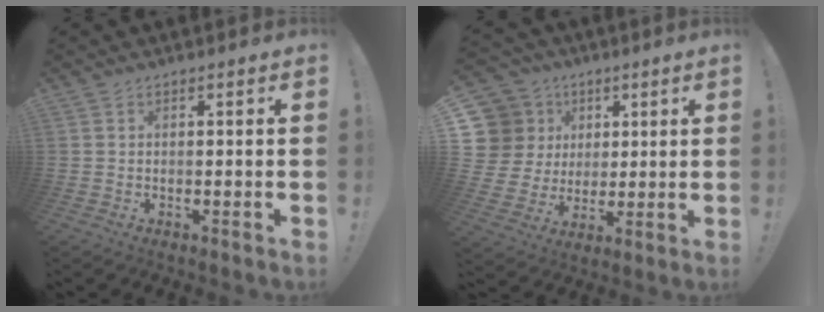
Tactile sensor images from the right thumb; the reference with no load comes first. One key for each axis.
{"total": 12.1, "fx": 3.7, "fy": 10.8, "fz": 4.1, "tx": -0.073, "ty": -0.009, "tz": 0.087}